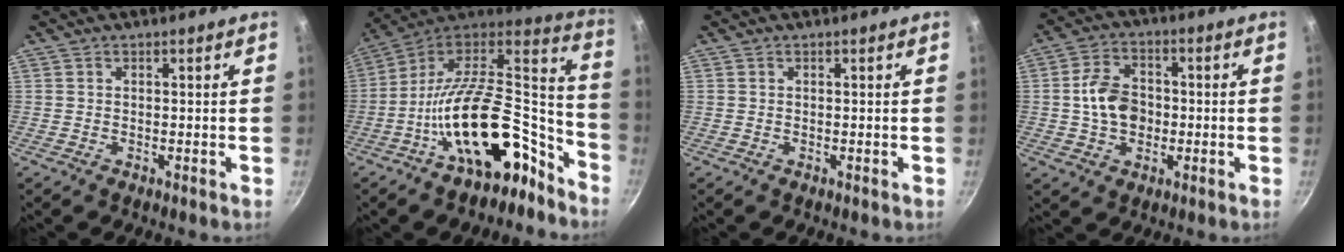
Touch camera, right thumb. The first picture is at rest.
{"total": 25.9, "force": [-13.6, 12.6, 18.1], "torque": [-0.222, 0.114, -0.226]}
{"total": 0.0}
{"total": 8.9, "force": [-0.6, 6.6, 6.0], "torque": [-0.090, 0.019, -0.017]}